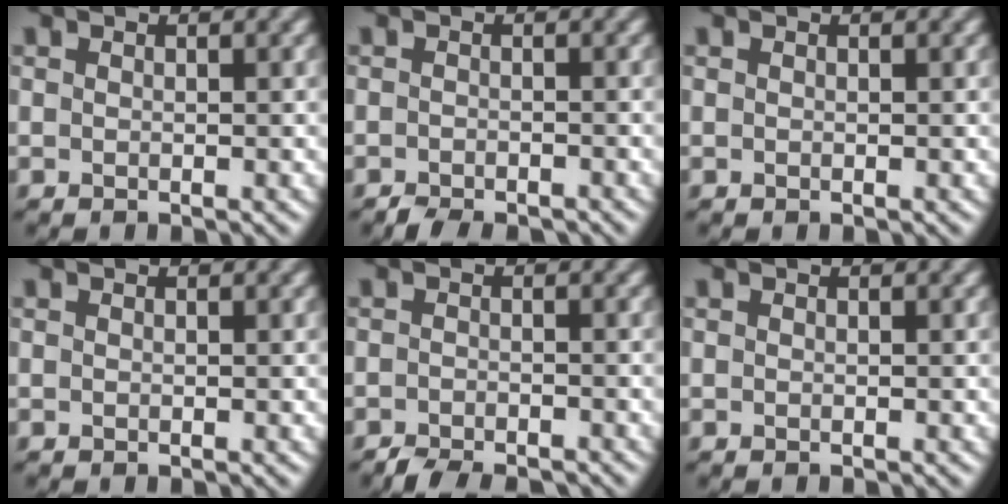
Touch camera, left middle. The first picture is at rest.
{"total": 1.9, "force": [-1.8, 0.4, 0.5], "torque": [-0.005, 0.002, -0.034]}
{"total": 0.0}
{"total": 0.0}
{"total": 2.7, "force": [-2.5, 0.5, 0.8], "torque": [-0.012, 0.001, -0.047]}
{"total": 0.0}